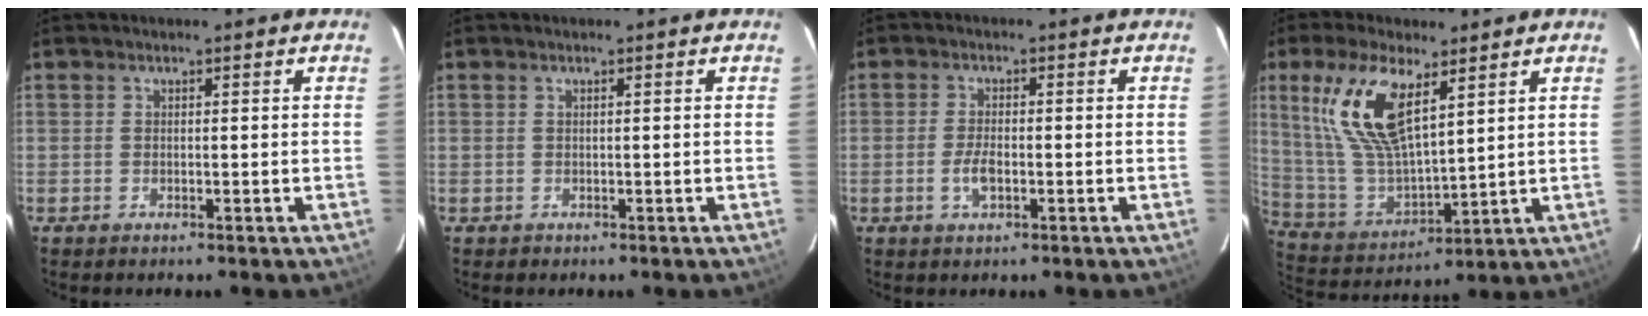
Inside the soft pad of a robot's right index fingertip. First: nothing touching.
{"total": 0.0}
{"total": 3.5, "force": [-1.3, 1.5, 2.9], "torque": [-0.061, -0.001, -0.024]}
{"total": 15.8, "force": [7.7, 6.0, 12.5], "torque": [-0.253, 0.008, 0.167]}